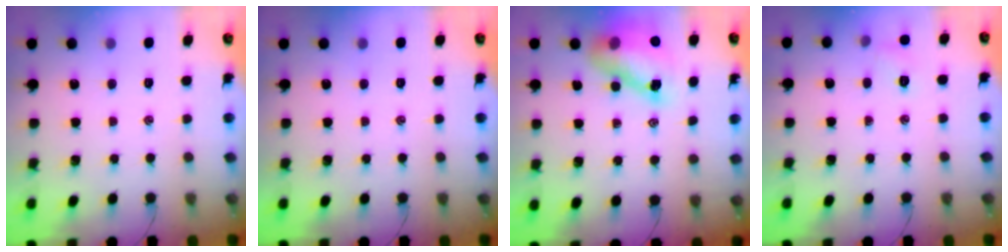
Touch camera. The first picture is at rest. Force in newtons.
{"total": 0.0}
{"total": 12.6, "press": 12.1, "slide": 3.6}
{"total": 5.2, "press": 4.9, "slide": 1.6}